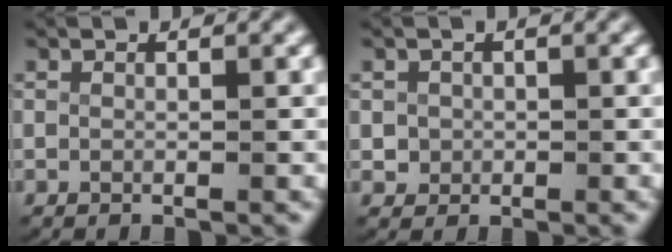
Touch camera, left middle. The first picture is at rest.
{"total": 2.1, "force": [-0.1, 2.0, 0.7], "torque": [-0.025, -0.011, 0.005]}